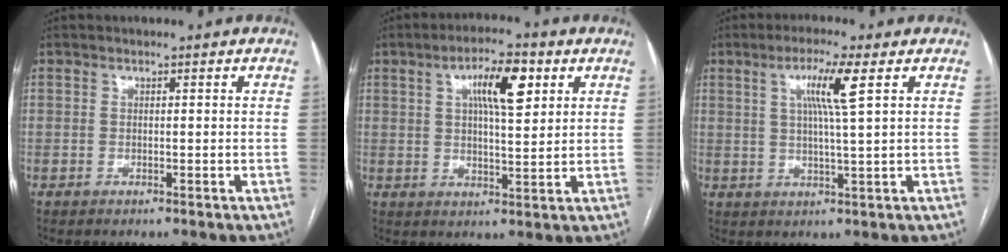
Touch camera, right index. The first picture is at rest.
{"total": 8.6, "force": [3.3, 2.2, 7.6], "torque": [-0.131, 0.013, 0.054]}
{"total": 6.5, "force": [2.3, -0.6, 6.1], "torque": [-0.113, 0.001, 0.041]}